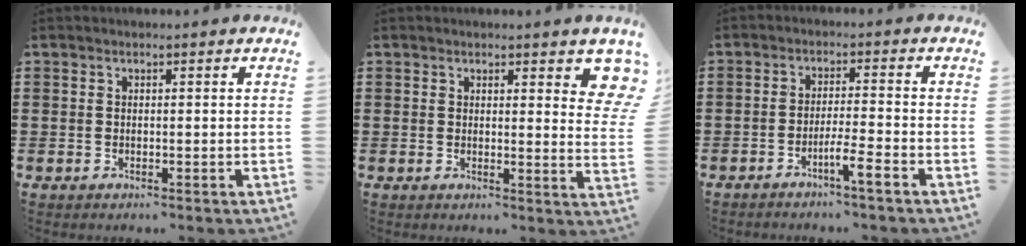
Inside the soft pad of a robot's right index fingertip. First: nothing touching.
{"total": 3.9, "force": [3.0, 1.0, 2.3], "torque": [-0.023, -0.010, 0.048]}
{"total": 4.0, "force": [-2.9, -0.1, 2.8], "torque": [-0.049, -0.001, -0.054]}